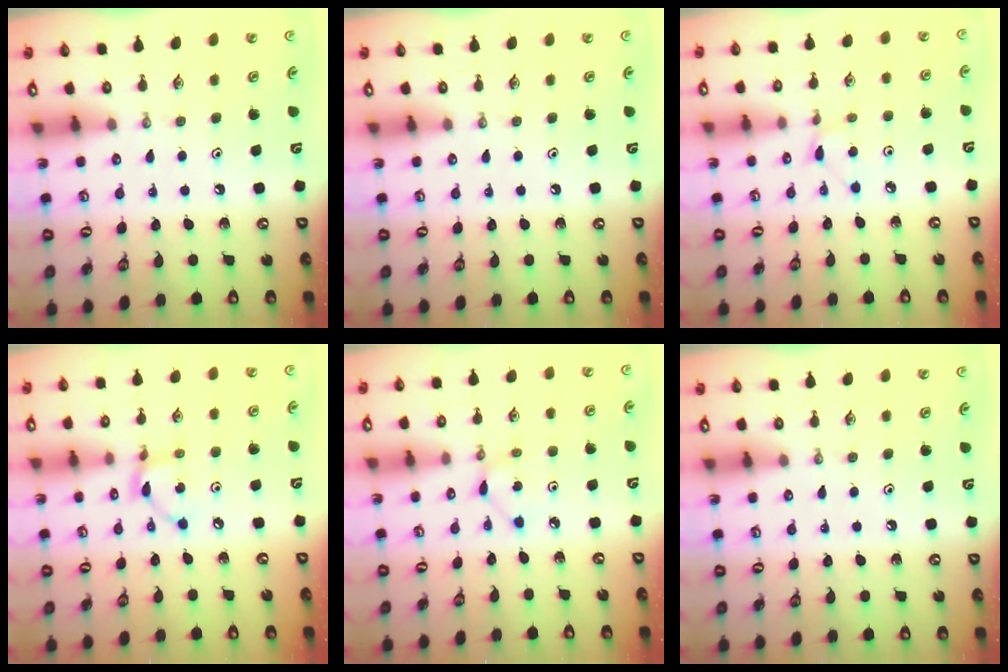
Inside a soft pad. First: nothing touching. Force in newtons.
{"total": 0.0}
{"total": 3.5, "press": 3.4, "slide": 0.5}
{"total": 4.9, "press": 4.9, "slide": 0.1}
{"total": 2.3, "press": 2.3, "slide": 0.0}
{"total": 0.0}